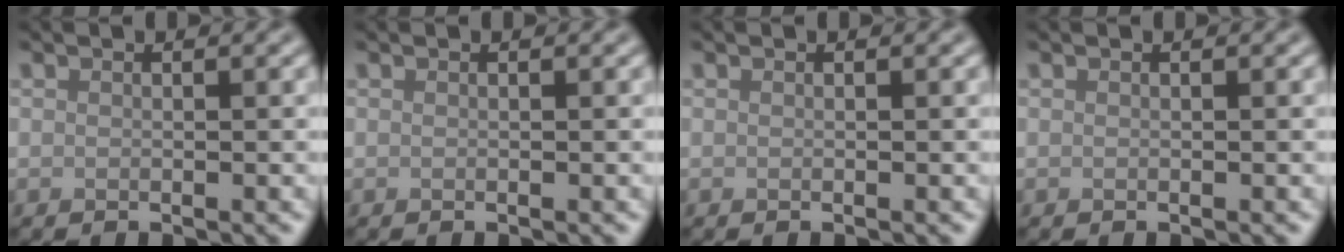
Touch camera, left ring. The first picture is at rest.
{"total": 0.0}
{"total": 0.0}
{"total": 0.0}